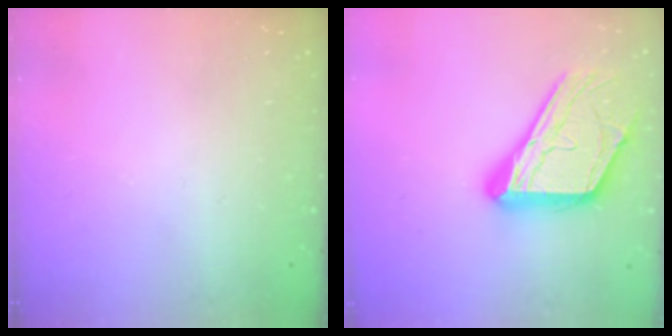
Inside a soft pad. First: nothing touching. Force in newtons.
{"total": 19.1, "press": 19.0, "slide": 1.7}